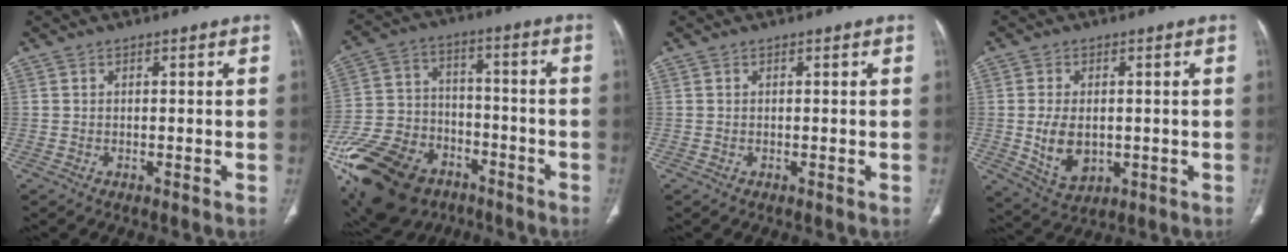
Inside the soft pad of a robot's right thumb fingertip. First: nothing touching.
{"total": 28.7, "force": [-15.8, 18.7, 15.1], "torque": [-0.364, 0.048, -0.268]}
{"total": 0.0}
{"total": 8.0, "force": [-0.6, 5.3, 5.9], "torque": [-0.093, -0.008, 0.004]}